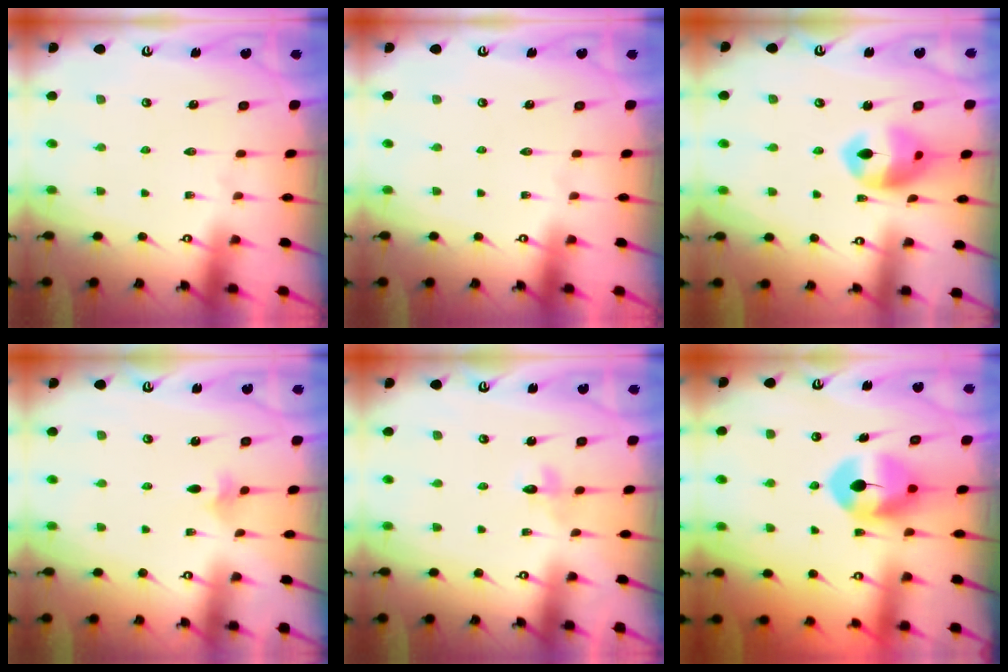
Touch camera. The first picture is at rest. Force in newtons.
{"total": 0.0}
{"total": 13.2, "press": 13.0, "slide": 1.9}
{"total": 2.5, "press": 2.4, "slide": 0.6}
{"total": 3.8, "press": 3.7, "slide": 0.6}
{"total": 8.1, "press": 8.0, "slide": 1.4}